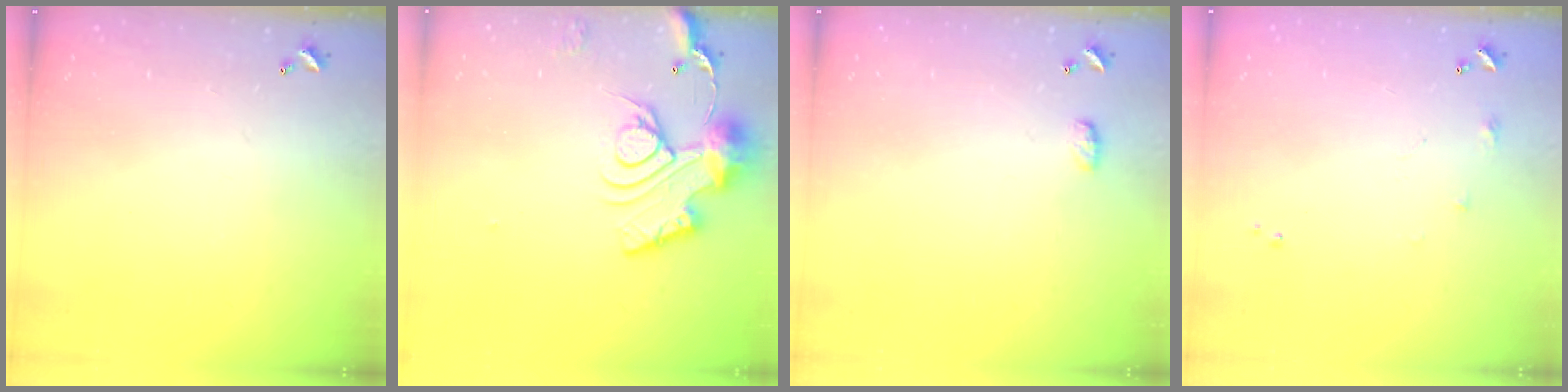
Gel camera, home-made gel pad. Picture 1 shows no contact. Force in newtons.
{"total": 13.9, "press": 13.8, "slide": 1.6}
{"total": 3.4, "press": 3.4, "slide": 0.5}
{"total": 5.9, "press": 5.9, "slide": 0.8}